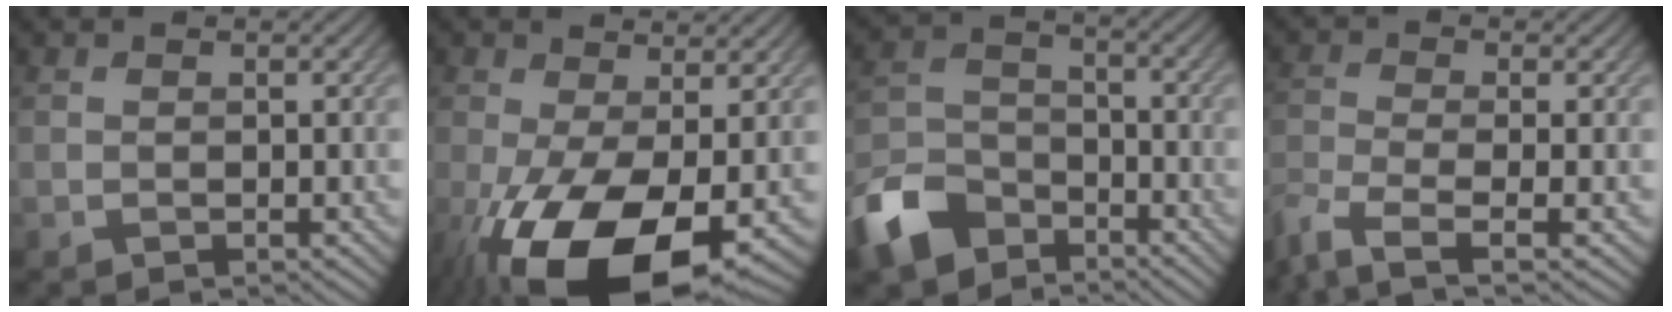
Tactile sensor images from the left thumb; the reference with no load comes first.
{"total": 15.4, "force": [-5.2, 7.0, 12.7], "torque": [-0.258, -0.046, -0.073]}
{"total": 9.8, "force": [-6.7, 5.6, 4.3], "torque": [-0.102, -0.011, -0.153]}
{"total": 6.0, "force": [-3.9, 1.4, 4.3], "torque": [-0.095, -0.014, -0.082]}